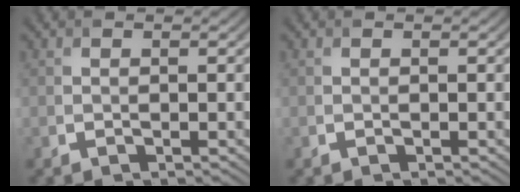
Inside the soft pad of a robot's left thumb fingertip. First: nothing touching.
{"total": 0.0}